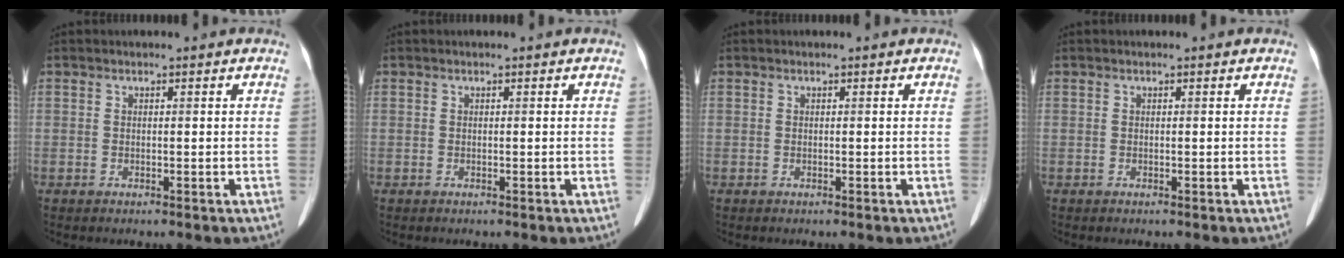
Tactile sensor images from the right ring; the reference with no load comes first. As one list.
[{"total": 0.0}, {"total": 0.0}, {"total": 0.0}]